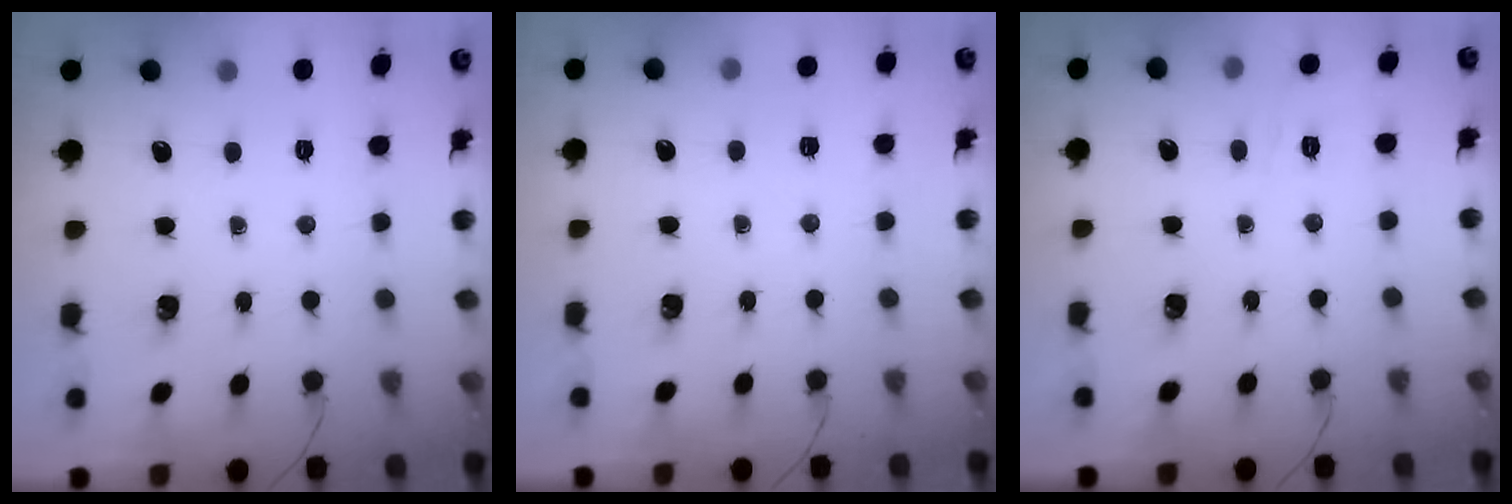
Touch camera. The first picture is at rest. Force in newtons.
{"total": 1.4, "press": 0.2, "slide": 1.4}
{"total": 6.5, "press": 6.3, "slide": 1.7}